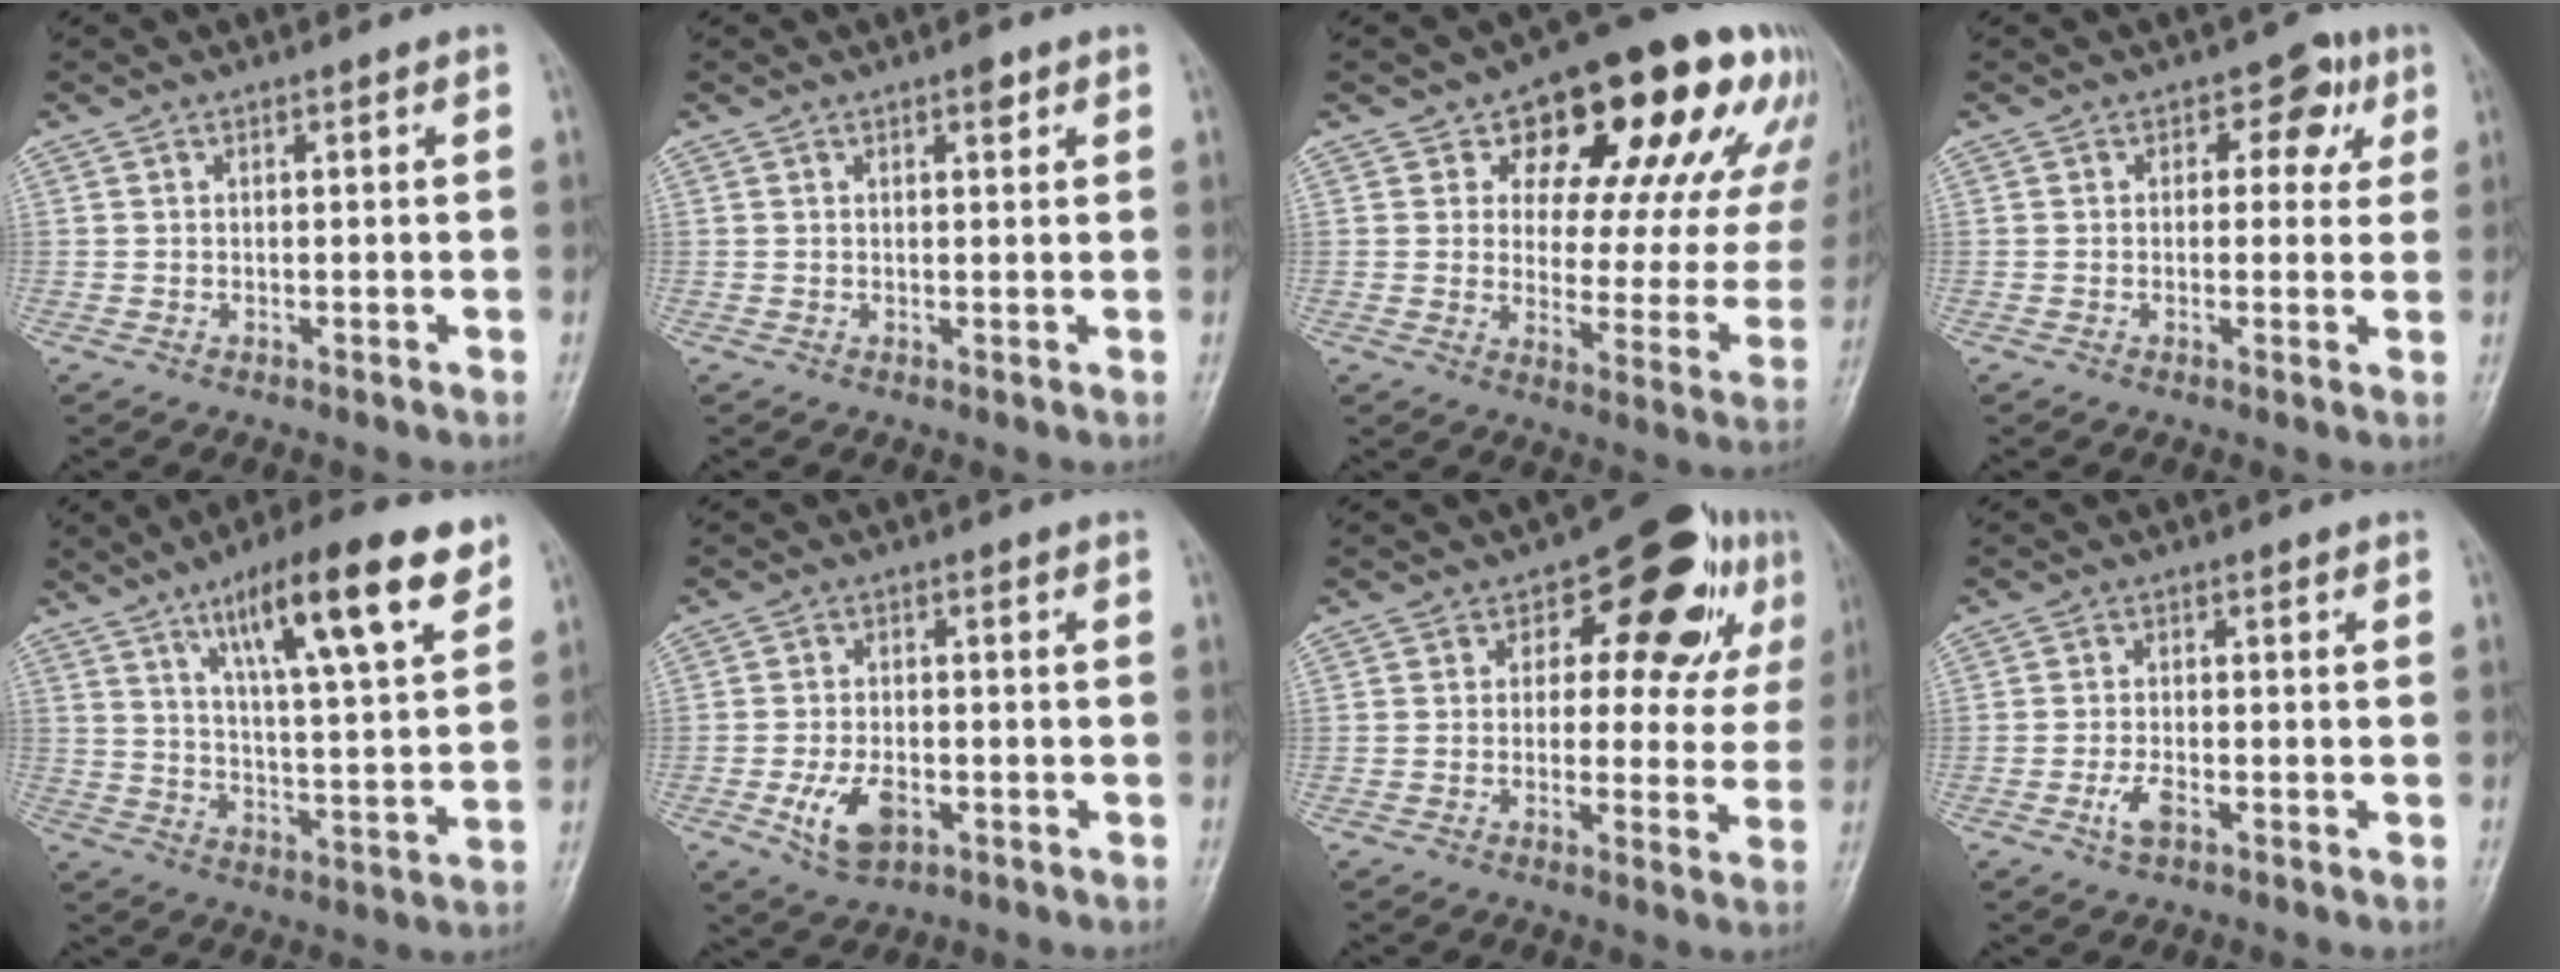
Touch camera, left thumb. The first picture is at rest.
{"total": 1.5, "force": [0.9, 0.6, 1.0], "torque": [-0.011, -0.003, 0.010]}
{"total": 23.5, "force": [12.4, 11.8, 16.2], "torque": [-0.167, -0.014, 0.168]}
{"total": 5.5, "force": [1.8, 3.9, 3.5], "torque": [0.002, 0.000, 0.010]}
{"total": 18.4, "force": [10.6, 3.9, 14.5], "torque": [-0.205, -0.043, 0.170]}
{"total": 6.8, "force": [-2.8, 4.0, 4.8], "torque": [-0.090, 0.007, -0.045]}
{"total": 13.9, "force": [4.9, 8.4, 9.9], "torque": [-0.062, 0.003, 0.056]}
{"total": 3.0, "force": [-1.7, 1.2, 2.1], "torque": [-0.050, 0.009, -0.033]}